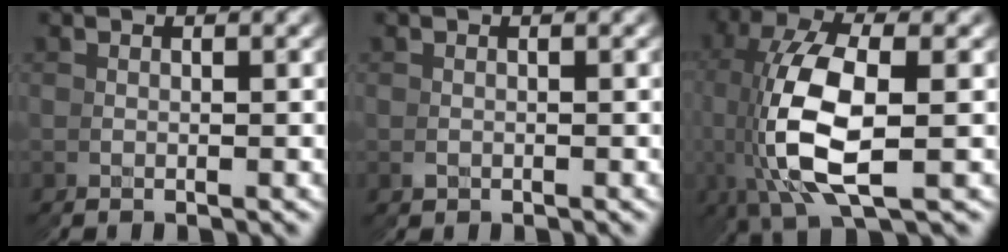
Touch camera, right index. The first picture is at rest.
{"total": 0.6, "force": [-0.2, 0.6, 0.0], "torque": [0.002, -0.002, -0.001]}
{"total": 8.7, "force": [0.3, 4.3, 7.6], "torque": [-0.187, -0.014, 0.028]}